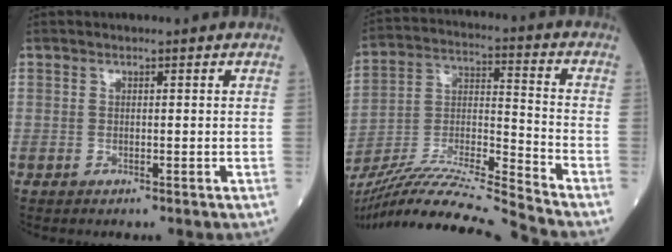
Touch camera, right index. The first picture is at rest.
{"total": 18.7, "force": [-17.5, -2.8, 6.2], "torque": [-0.113, -0.001, -0.310]}